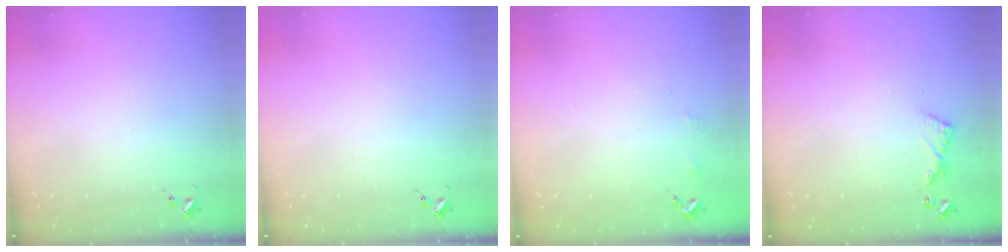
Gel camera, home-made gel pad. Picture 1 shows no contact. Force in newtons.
{"total": 0.0}
{"total": 2.9, "press": 2.8, "slide": 0.3}
{"total": 6.1, "press": 6.1, "slide": 0.6}